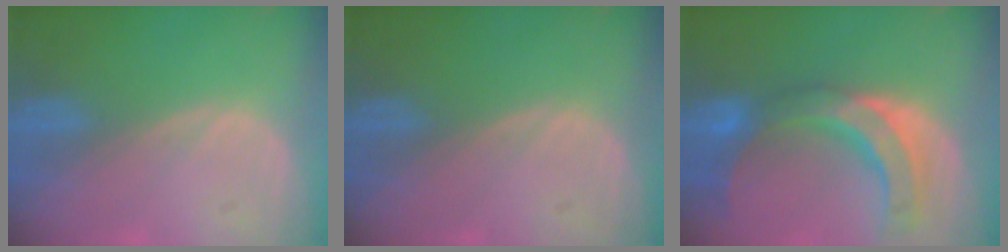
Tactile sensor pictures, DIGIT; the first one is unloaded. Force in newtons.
{"total": 0.0}
{"total": 10.8, "press": 9.4, "slide": 5.2}